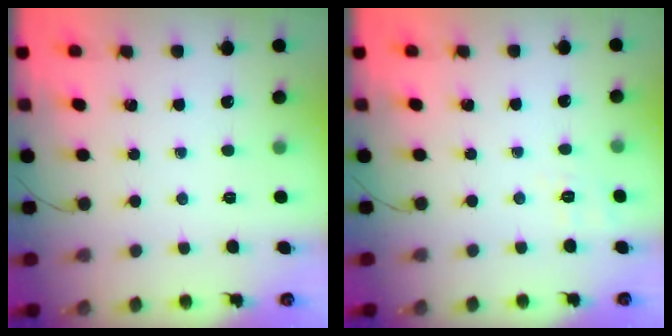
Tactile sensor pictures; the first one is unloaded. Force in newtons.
{"total": 3.2, "press": 2.6, "slide": 1.9}